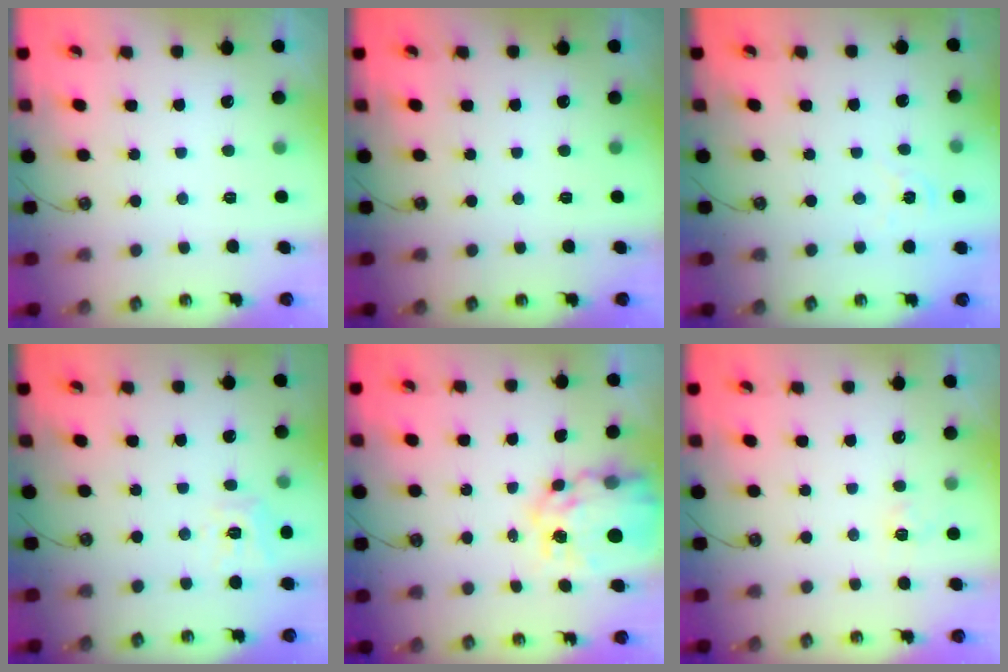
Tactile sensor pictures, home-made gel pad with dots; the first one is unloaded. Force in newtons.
{"total": 0.0}
{"total": 1.6, "press": 1.5, "slide": 0.3}
{"total": 8.8, "press": 8.8, "slide": 0.8}
{"total": 13.6, "press": 13.6, "slide": 1.4}
{"total": 4.6, "press": 4.6, "slide": 0.4}